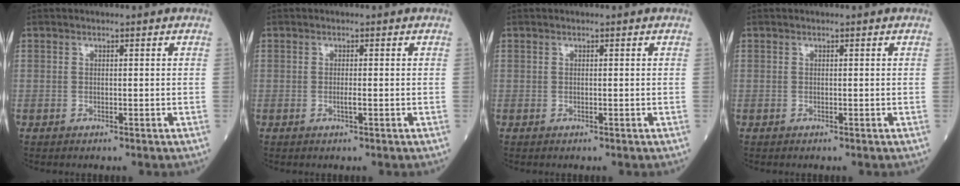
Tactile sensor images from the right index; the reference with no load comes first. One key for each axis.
{"total": 0.8, "fx": -0.3, "fy": 0.0, "fz": 0.7, "tx": -0.018, "ty": -0.001, "tz": -0.005}
{"total": 0.0}
{"total": 0.0}